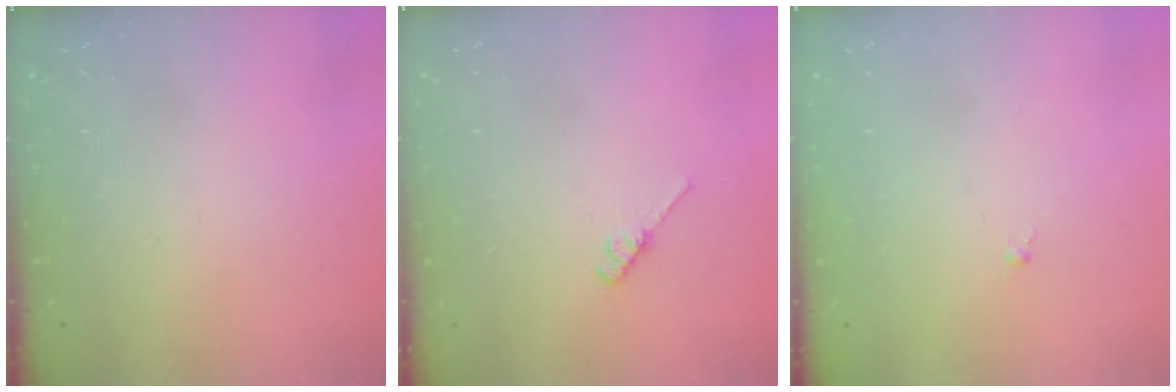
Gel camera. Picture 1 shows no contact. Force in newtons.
{"total": 3.3, "press": 3.2, "slide": 0.5}
{"total": 0.0}